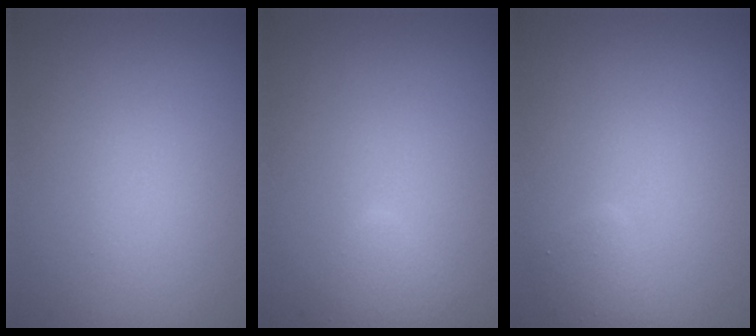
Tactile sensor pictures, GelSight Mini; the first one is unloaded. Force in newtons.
{"total": 1.7, "press": 1.7, "slide": 0.1}
{"total": 1.4, "press": 1.4, "slide": 0.1}